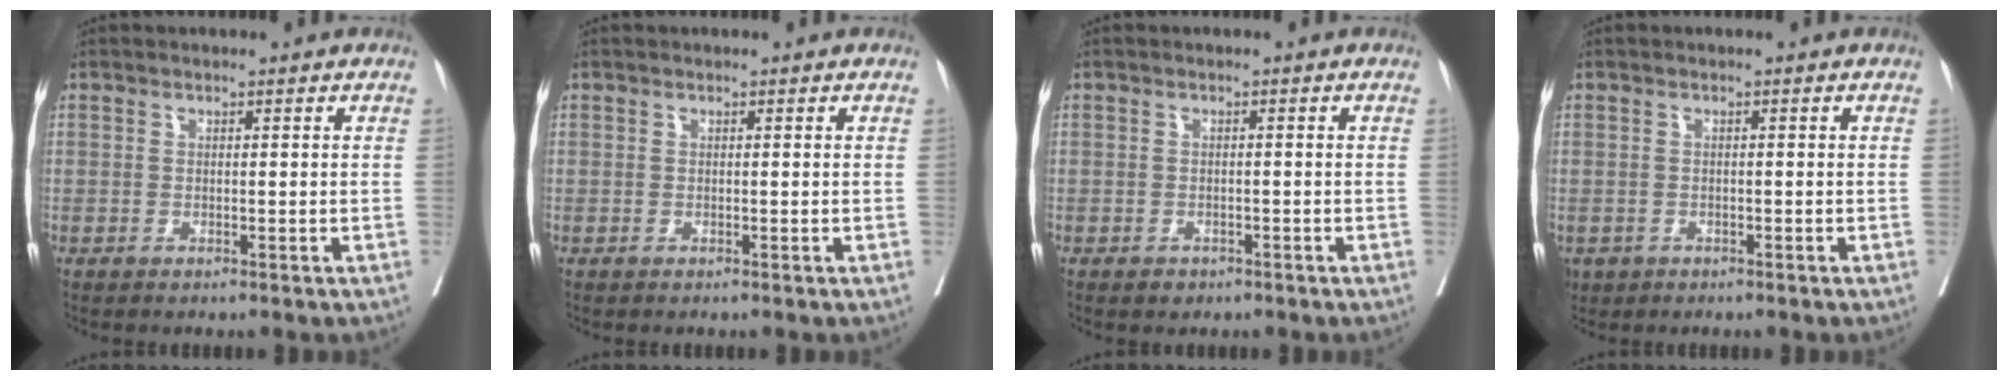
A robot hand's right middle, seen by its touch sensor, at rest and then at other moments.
{"total": 0.0}
{"total": 1.4, "force": [-1.0, 1.0, 0.4], "torque": [-0.006, 0.002, -0.010]}
{"total": 3.0, "force": [-1.8, 2.3, 0.7], "torque": [-0.012, -0.001, -0.027]}